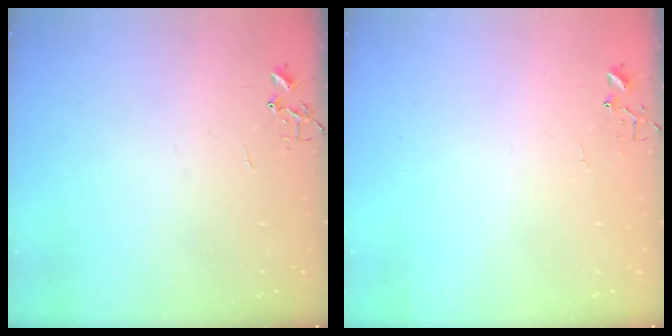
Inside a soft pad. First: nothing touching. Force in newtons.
{"total": 4.2, "press": 4.2, "slide": 0.3}